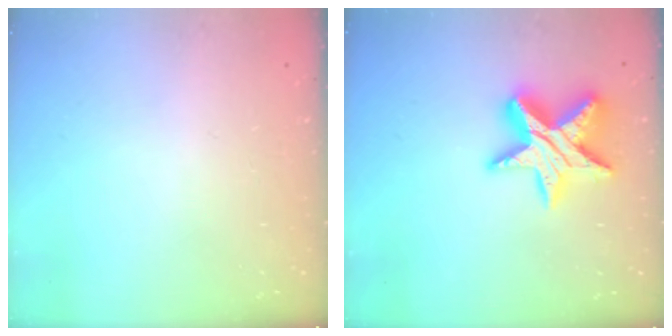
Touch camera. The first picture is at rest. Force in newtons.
{"total": 17.3, "press": 17.2, "slide": 1.1}